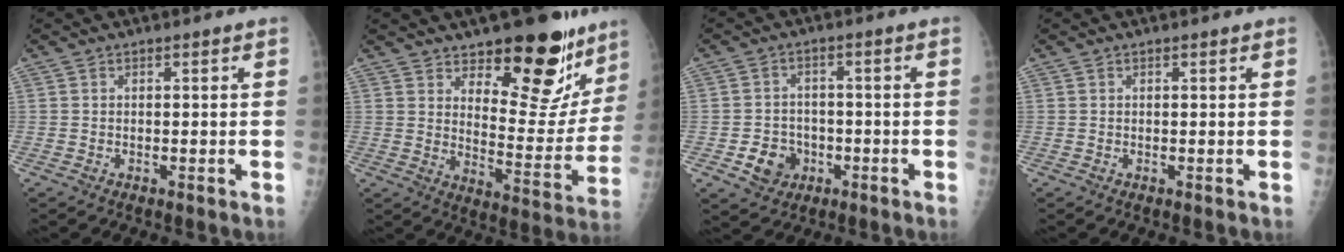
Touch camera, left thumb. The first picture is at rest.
{"total": 19.4, "force": [13.3, 8.1, 11.5], "torque": [-0.090, -0.102, 0.191]}
{"total": 6.2, "force": [-2.2, 5.3, 2.3], "torque": [-0.015, 0.013, -0.032]}
{"total": 0.0}